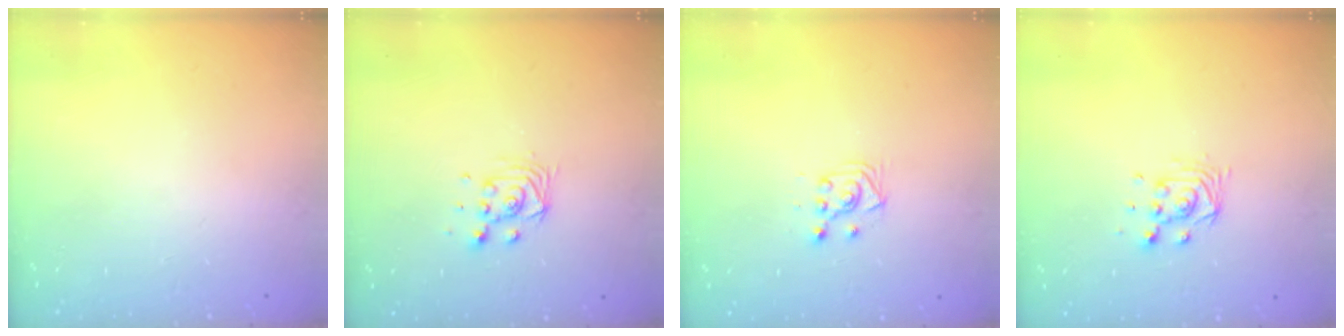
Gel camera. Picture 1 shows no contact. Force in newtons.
{"total": 4.9, "press": 4.9, "slide": 0.4}
{"total": 3.7, "press": 3.6, "slide": 0.9}
{"total": 5.0, "press": 5.0, "slide": 0.1}